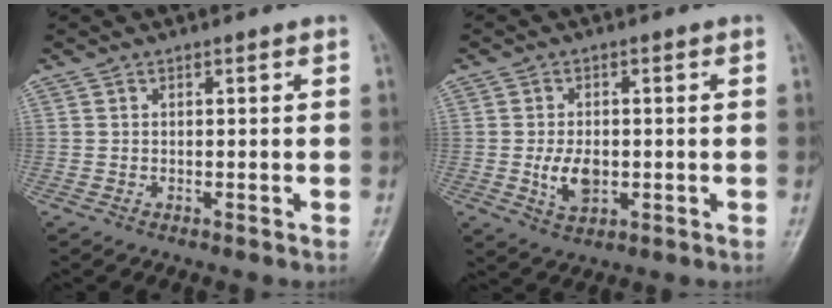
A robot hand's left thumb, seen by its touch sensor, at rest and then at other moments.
{"total": 5.8, "force": [-0.8, 3.7, 4.4], "torque": [-0.070, -0.005, -0.009]}